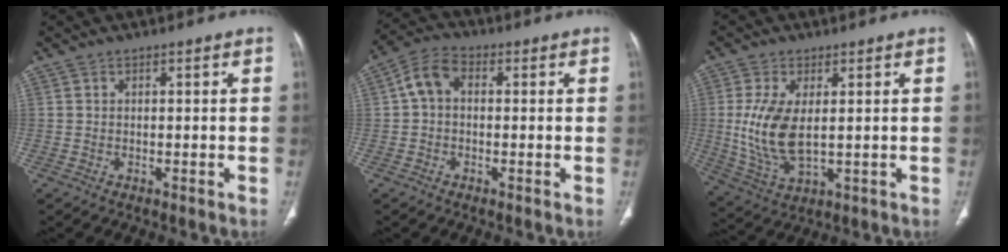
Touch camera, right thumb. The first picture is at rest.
{"total": 5.9, "force": [0.4, 4.1, 4.1], "torque": [-0.072, 0.019, -0.003]}
{"total": 11.0, "force": [0.8, 5.4, 9.6], "torque": [-0.202, -0.014, 0.028]}